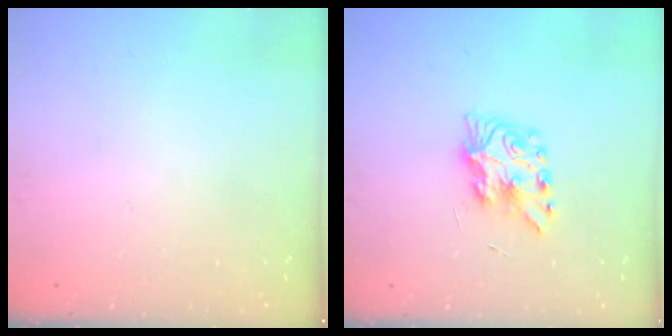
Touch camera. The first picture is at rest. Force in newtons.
{"total": 8.3, "press": 8.2, "slide": 0.2}